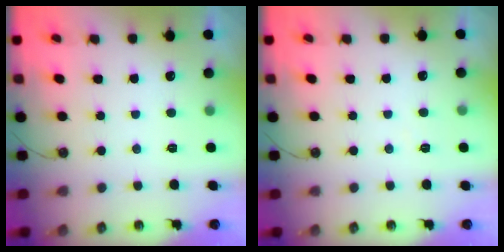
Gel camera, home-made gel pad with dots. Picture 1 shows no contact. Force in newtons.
{"total": 3.5, "press": 3.4, "slide": 0.7}